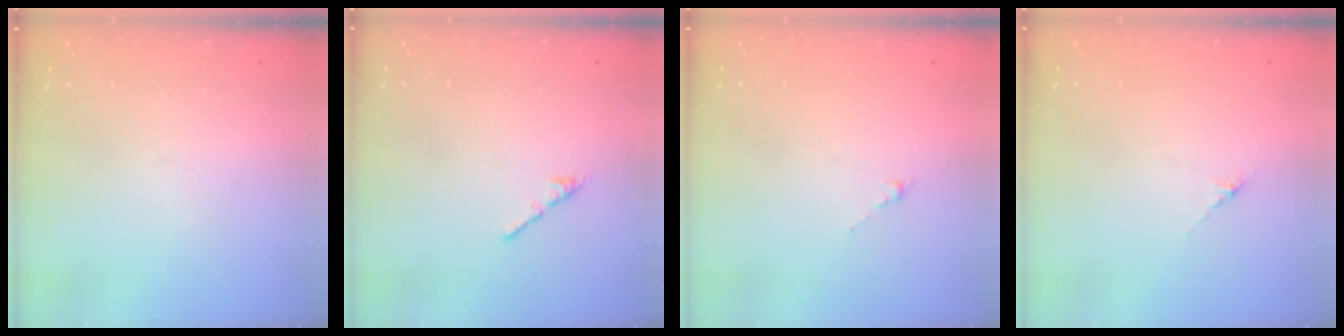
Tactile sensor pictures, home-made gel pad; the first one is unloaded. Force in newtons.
{"total": 2.7, "press": 2.7, "slide": 0.7}
{"total": 0.0}
{"total": 2.7, "press": 2.7, "slide": 0.7}